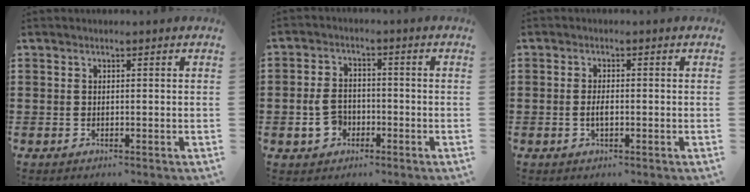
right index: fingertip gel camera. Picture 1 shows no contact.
{"total": 4.9, "force": [-1.3, 3.7, 3.0], "torque": [-0.073, 0.004, -0.028]}
{"total": 1.9, "force": [-0.4, 0.7, 1.7], "torque": [-0.031, 0.001, -0.008]}